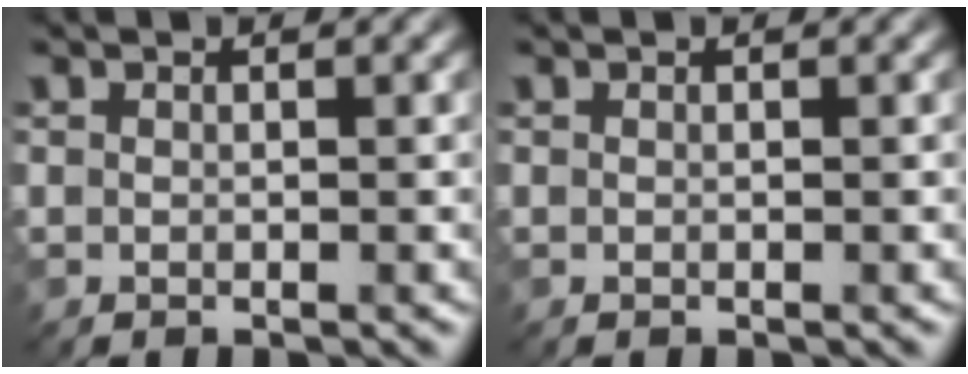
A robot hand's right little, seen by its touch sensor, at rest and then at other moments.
{"total": 0.0}